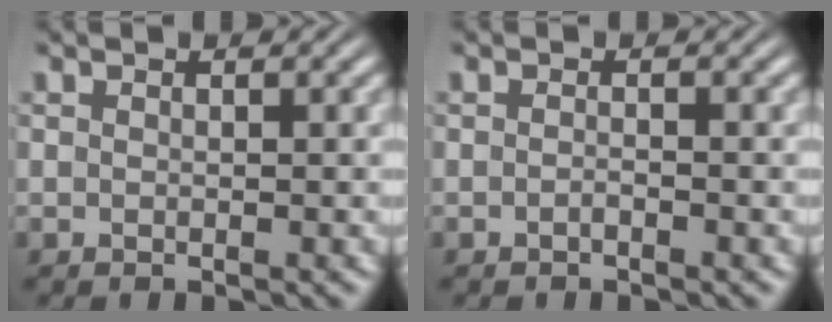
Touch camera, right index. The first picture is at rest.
{"total": 0.6, "force": [-0.6, -0.1, 0.1], "torque": [0.005, 0.004, -0.013]}